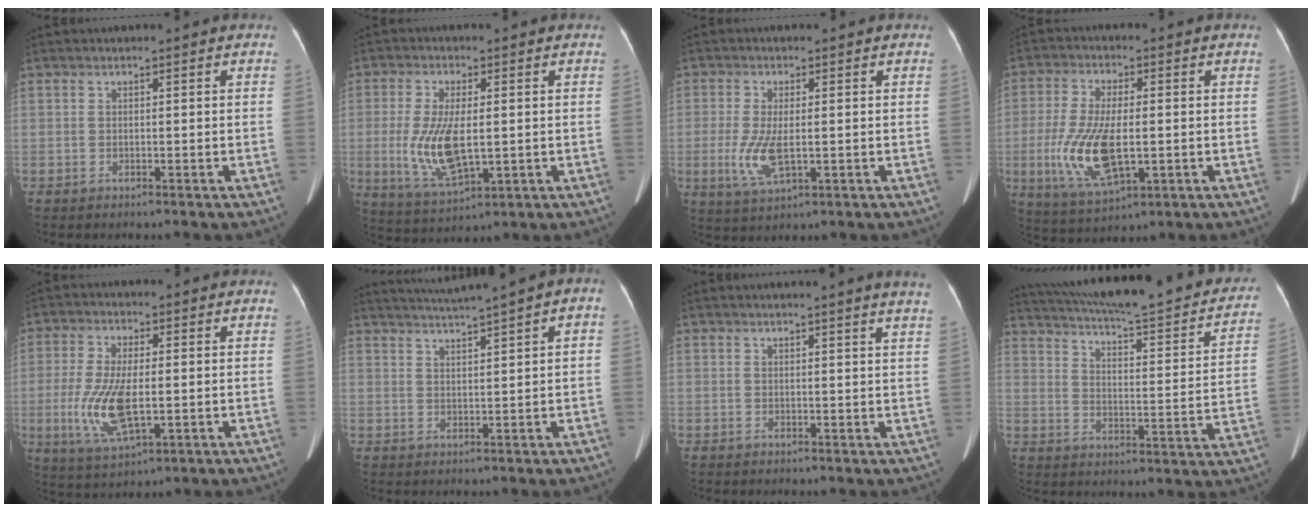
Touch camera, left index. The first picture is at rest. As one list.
[{"total": 9.3, "force": [-0.6, 3.3, 8.7], "torque": [-0.189, -0.013, -0.003]}, {"total": 5.7, "force": [-0.9, 2.0, 5.3], "torque": [-0.121, -0.015, -0.012]}, {"total": 11.2, "force": [-1.9, 4.0, 10.3], "torque": [-0.224, -0.011, -0.026]}, {"total": 9.3, "force": [-1.4, 3.0, 8.7], "torque": [-0.194, -0.014, -0.020]}, {"total": 5.9, "force": [3.7, -0.1, 4.6], "torque": [-0.073, 0.023, 0.060]}, {"total": 4.9, "force": [4.3, -0.9, 2.1], "torque": [-0.025, -0.004, 0.034]}, {"total": 29.7, "force": [25.6, 4.6, 14.3], "torque": [-0.227, -0.034, 0.324]}]